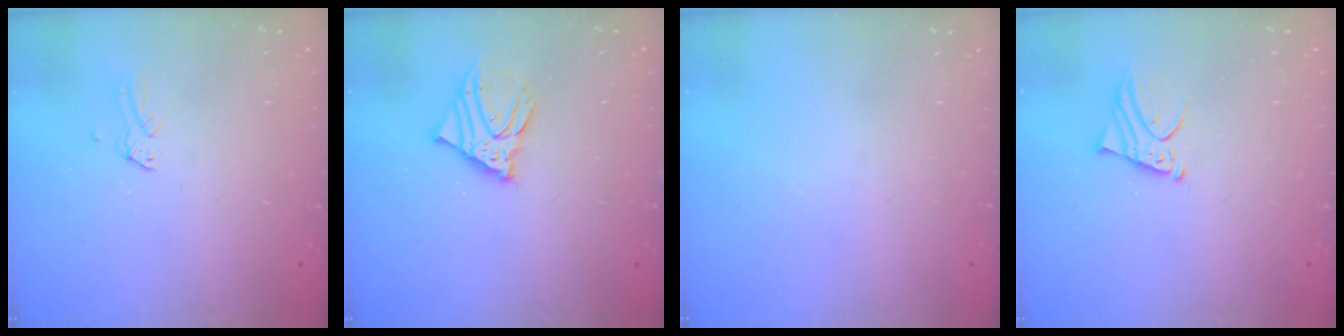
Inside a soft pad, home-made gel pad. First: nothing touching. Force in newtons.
{"total": 9.5, "press": 9.3, "slide": 1.5}
{"total": 0.0}
{"total": 3.5, "press": 3.5, "slide": 0.4}